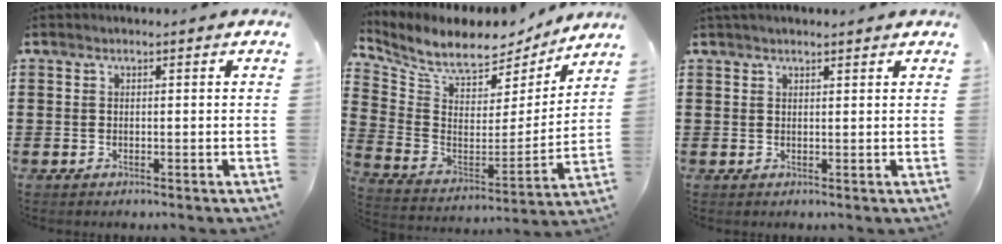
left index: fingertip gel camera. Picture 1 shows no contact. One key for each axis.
{"total": 8.1, "fx": 7.2, "fy": 2.3, "fz": 2.8, "tx": -0.086, "ty": -0.057, "tz": 0.123}
{"total": 1.3, "fx": 1.2, "fy": 0.3, "fz": 0.4, "tx": -0.010, "ty": 0.001, "tz": 0.024}